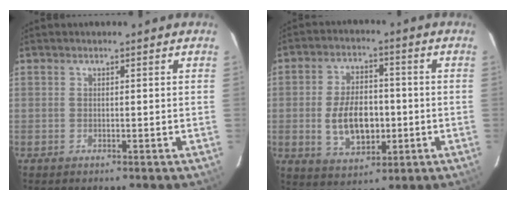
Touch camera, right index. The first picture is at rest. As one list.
[{"total": 10.9, "force": [-1.7, 6.4, 8.6], "torque": [-0.167, 0.007, -0.017]}]